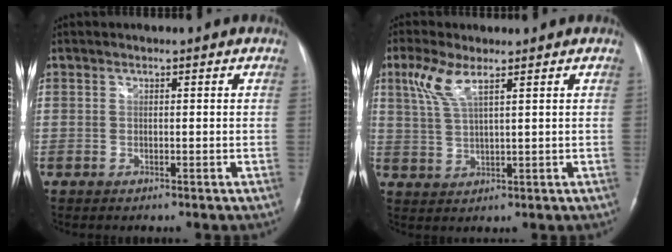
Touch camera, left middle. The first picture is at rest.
{"total": 5.3, "force": [3.0, 0.9, 4.3], "torque": [-0.106, 0.011, 0.067]}